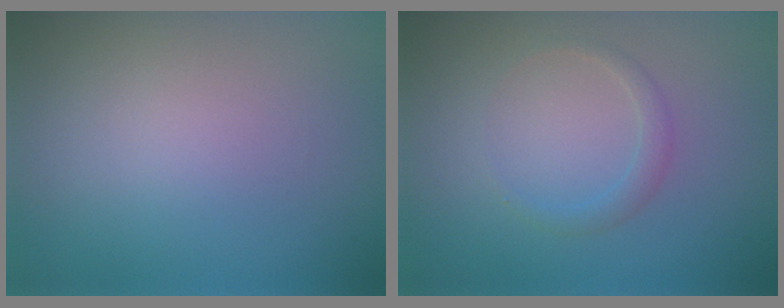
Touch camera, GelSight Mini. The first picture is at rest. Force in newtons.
{"total": 1.3, "press": 1.3, "slide": 0.0}